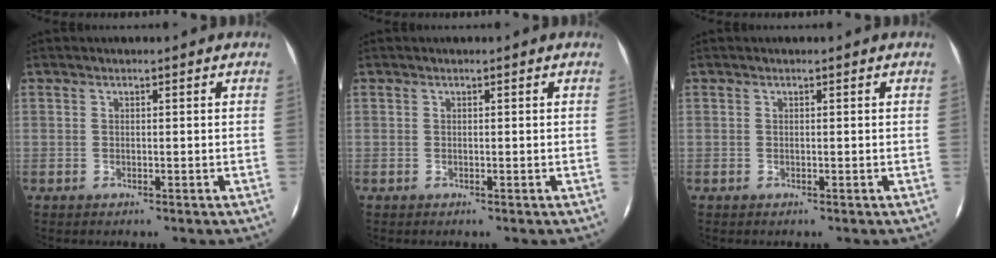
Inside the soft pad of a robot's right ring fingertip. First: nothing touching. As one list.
[{"total": 0.0}, {"total": 0.0}]